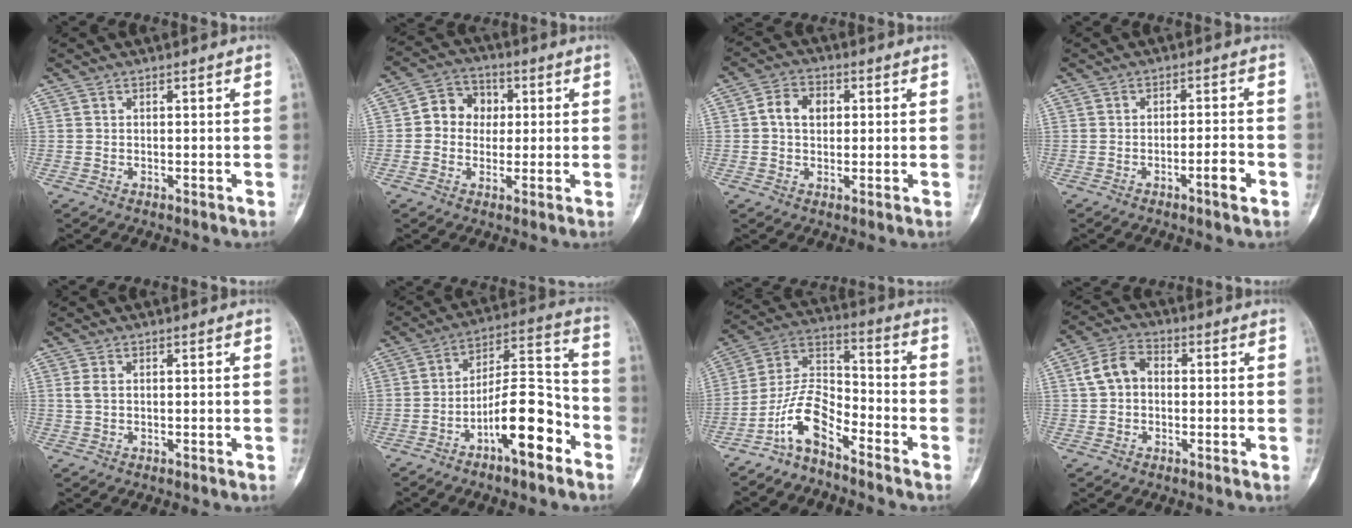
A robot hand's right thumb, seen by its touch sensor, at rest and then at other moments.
{"total": 7.8, "force": [0.7, 6.8, 3.8], "torque": [-0.027, 0.015, 0.000]}
{"total": 5.6, "force": [0.8, 4.2, 3.6], "torque": [-0.052, 0.011, 0.009]}
{"total": 4.0, "force": [-1.9, 0.6, 3.4], "torque": [-0.055, 0.013, -0.033]}
{"total": 1.6, "force": [0.3, 0.9, 1.3], "torque": [-0.036, 0.004, 0.009]}
{"total": 14.3, "force": [-7.0, 4.9, 11.5], "torque": [-0.177, 0.068, -0.116]}
{"total": 9.7, "force": [-6.7, 3.8, 5.9], "torque": [-0.113, 0.080, -0.141]}
{"total": 6.4, "force": [0.4, 4.7, 4.3], "torque": [-0.079, 0.023, 0.000]}